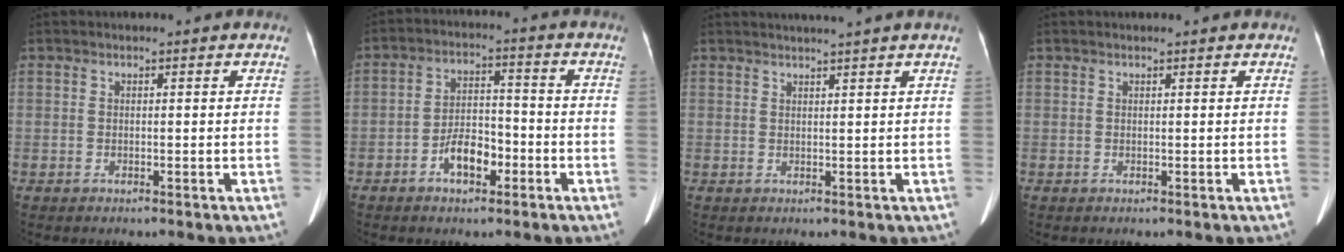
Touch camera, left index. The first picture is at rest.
{"total": 6.3, "force": [-3.0, 3.0, 4.6], "torque": [-0.086, 0.015, -0.054]}
{"total": 4.2, "force": [3.6, -1.2, 1.8], "torque": [-0.019, 0.013, 0.049]}
{"total": 0.7, "force": [0.6, 0.1, 0.2], "torque": [-0.005, 0.009, 0.009]}